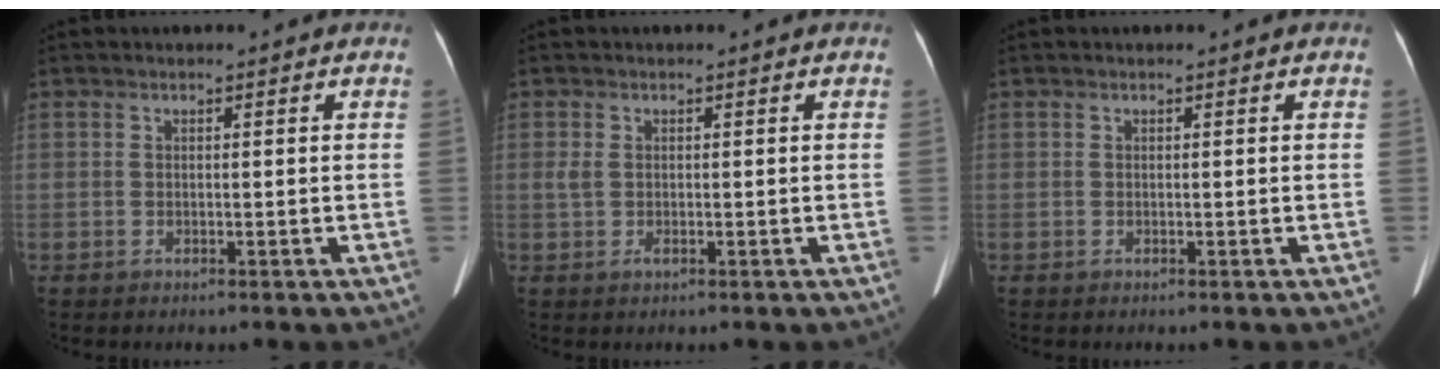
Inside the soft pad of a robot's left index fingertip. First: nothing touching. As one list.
[{"total": 1.6, "force": [0.0, 1.0, 1.3], "torque": [-0.032, -0.001, 0.005]}, {"total": 0.0}]